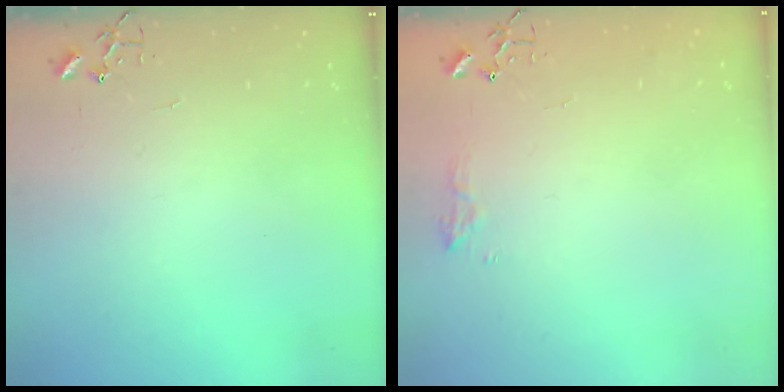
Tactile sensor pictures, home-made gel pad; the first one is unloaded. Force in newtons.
{"total": 7.6, "press": 7.6, "slide": 0.8}